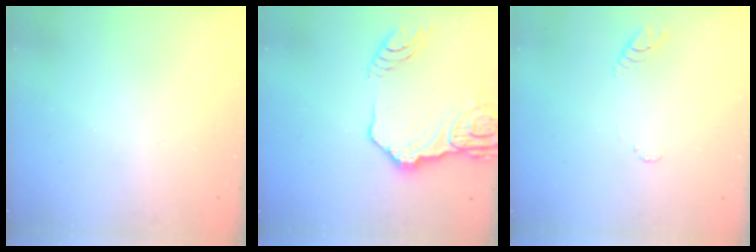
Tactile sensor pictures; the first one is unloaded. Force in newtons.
{"total": 17.7, "press": 17.5, "slide": 2.2}
{"total": 3.9, "press": 3.9, "slide": 0.2}